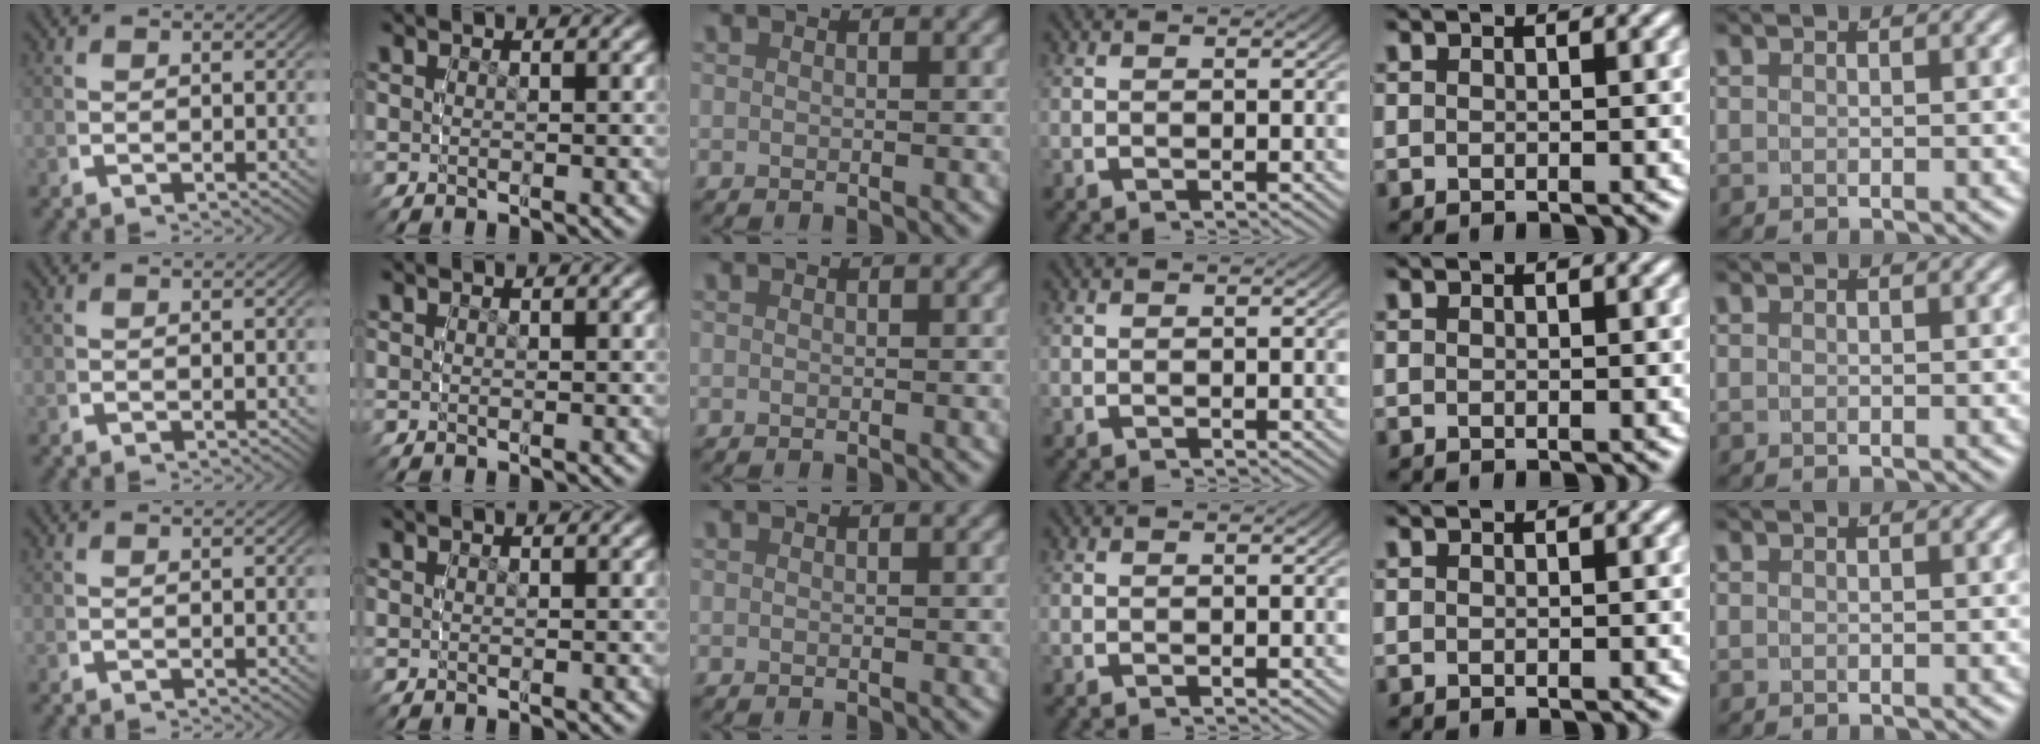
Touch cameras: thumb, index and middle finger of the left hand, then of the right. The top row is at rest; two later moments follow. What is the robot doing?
{"motion": "reach", "object": "paper towel"}